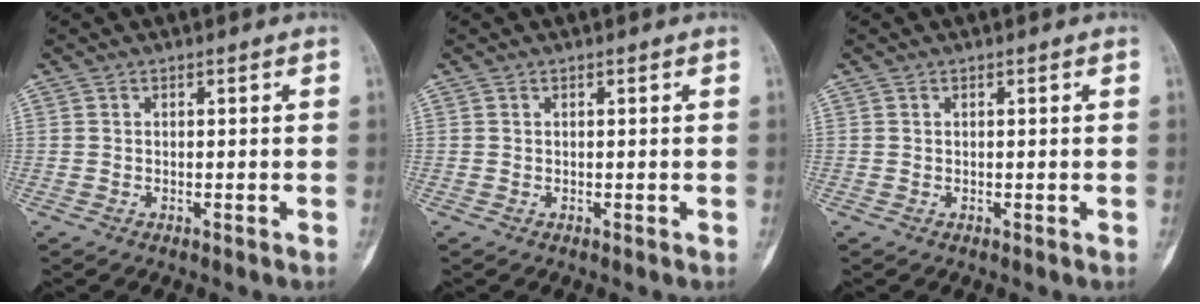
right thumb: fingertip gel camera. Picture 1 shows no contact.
{"total": 0.0}
{"total": 0.0}